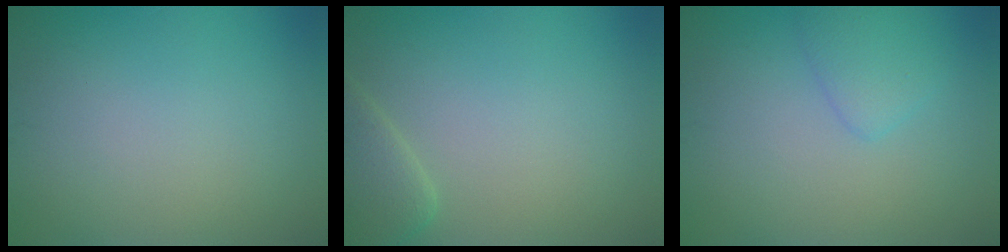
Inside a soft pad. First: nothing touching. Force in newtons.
{"total": 2.6, "press": 2.5, "slide": 0.3}
{"total": 2.0, "press": 2.0, "slide": 0.2}